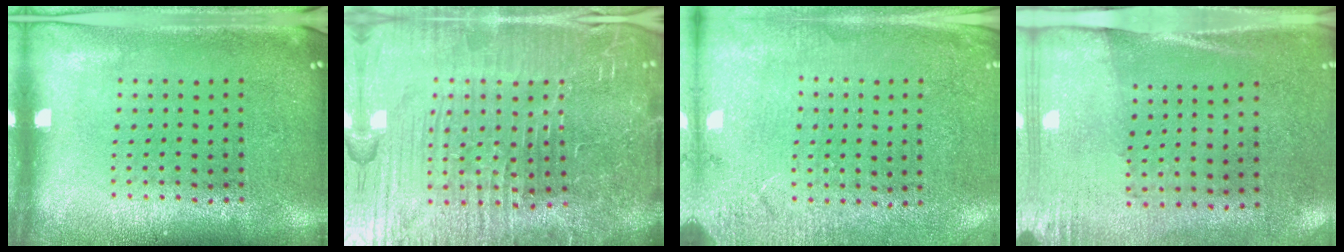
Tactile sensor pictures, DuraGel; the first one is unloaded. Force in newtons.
{"total": 7.5, "press": 6.6, "slide": 3.5}
{"total": 2.6, "press": 2.5, "slide": 0.8}
{"total": 2.7, "press": 2.4, "slide": 1.4}